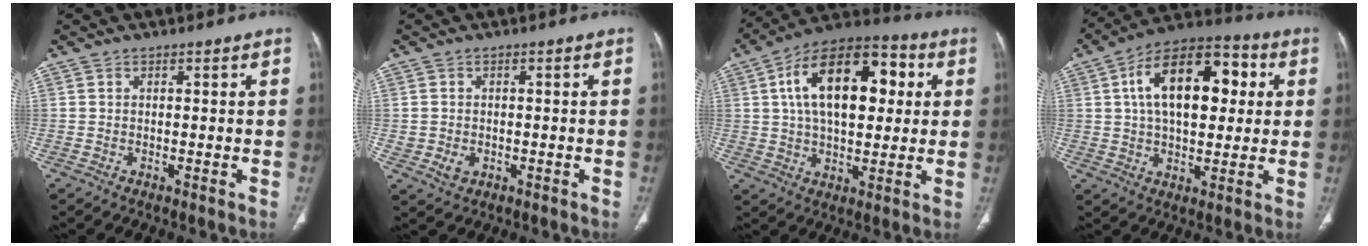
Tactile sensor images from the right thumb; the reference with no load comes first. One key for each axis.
{"total": 3.1, "fx": -0.6, "fy": 2.6, "fz": 1.5, "tx": -0.022, "ty": 0.002, "tz": 0.000}
{"total": 20.9, "fx": 4.7, "fy": 11.5, "fz": 16.8, "tx": -0.242, "ty": 0.018, "tz": 0.064}
{"total": 19.2, "fx": 4.2, "fy": 10.7, "fz": 15.4, "tx": -0.218, "ty": 0.021, "tz": 0.057}